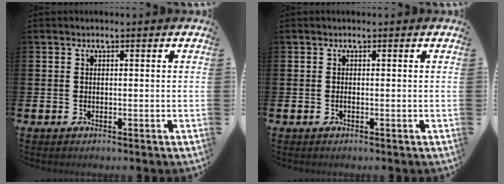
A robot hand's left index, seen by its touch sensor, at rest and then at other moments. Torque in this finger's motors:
{"motor_torque": [0.14, 0.06, 0.00, 0.02]}